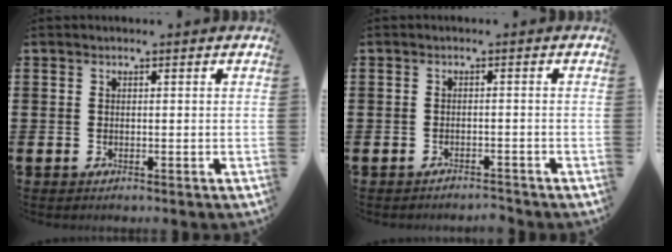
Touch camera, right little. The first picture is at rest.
{"total": 1.5, "force": [-1.5, 0.0, -0.1], "torque": [-0.003, 0.003, -0.032]}